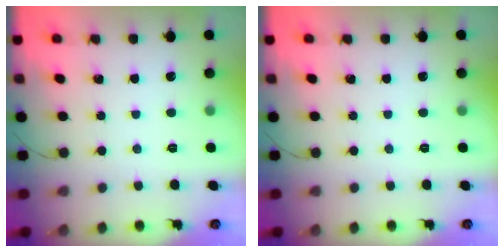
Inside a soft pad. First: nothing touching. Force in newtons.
{"total": 0.0}